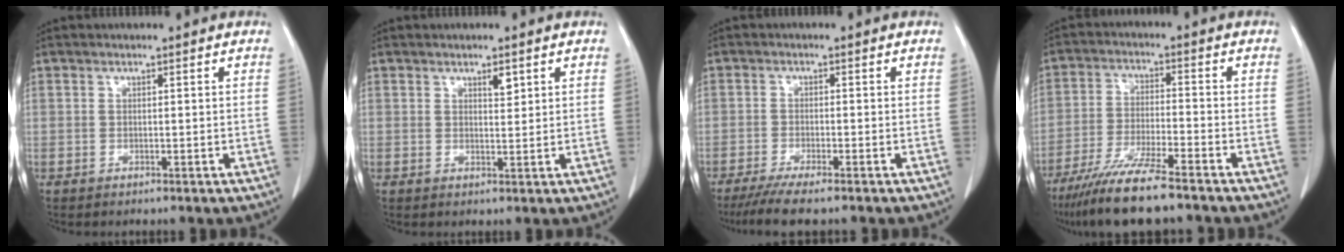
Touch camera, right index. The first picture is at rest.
{"total": 1.5, "force": [1.0, 0.5, 1.1], "torque": [-0.016, -0.006, 0.016]}
{"total": 6.8, "force": [-5.4, 0.3, 4.0], "torque": [-0.062, -0.016, -0.088]}
{"total": 11.4, "force": [-9.1, 0.6, 6.8], "torque": [-0.123, -0.033, -0.156]}